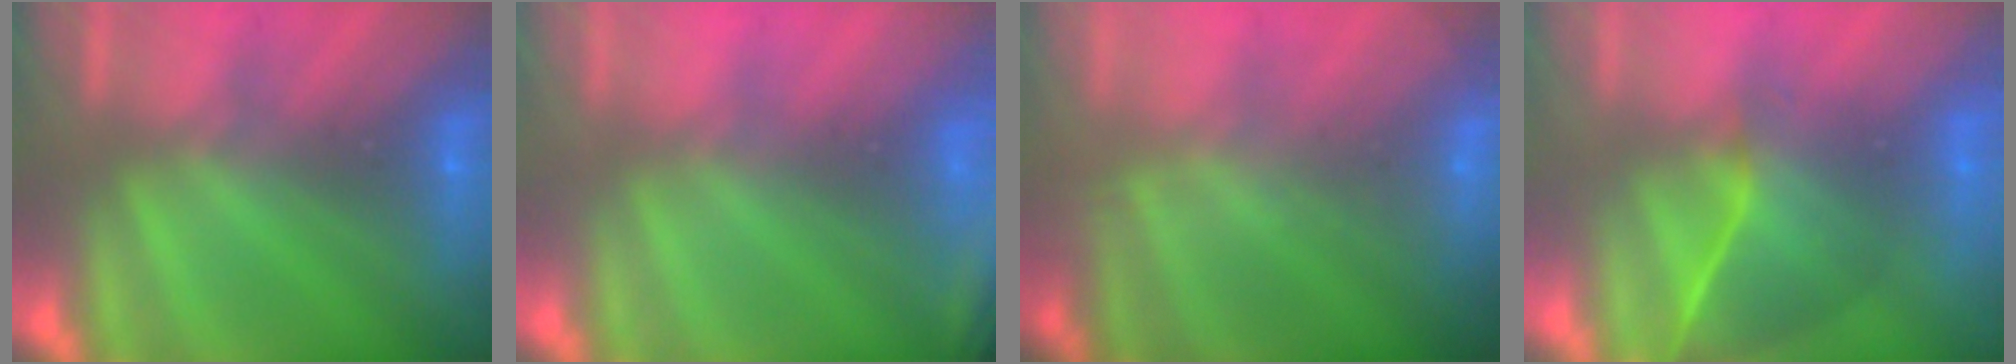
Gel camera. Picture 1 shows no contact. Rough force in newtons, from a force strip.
{"total": 2.3}
{"total": 8.7}
{"total": 3.7}